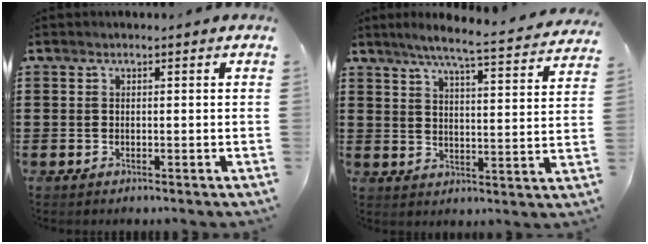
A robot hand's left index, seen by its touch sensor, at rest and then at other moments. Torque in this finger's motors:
{"motor_torque": [2.14, 0.00, -0.02, 0.00]}